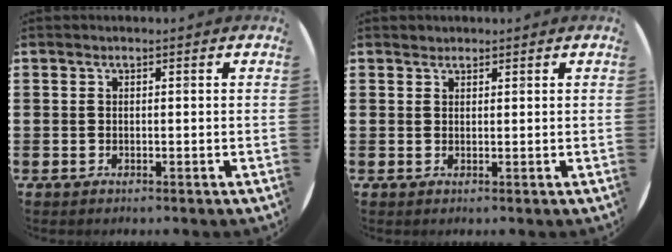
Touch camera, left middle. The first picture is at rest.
{"total": 0.9, "force": [0.8, 0.2, -0.1], "torque": [0.001, 0.002, 0.016]}